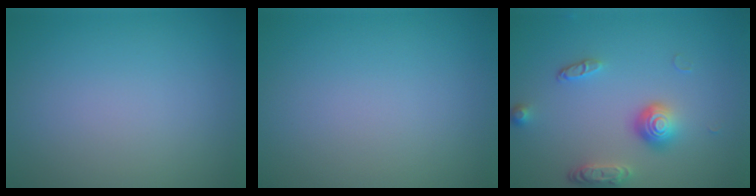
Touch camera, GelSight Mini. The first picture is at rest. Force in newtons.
{"total": 0.0}
{"total": 3.7, "press": 2.8, "slide": 2.4}